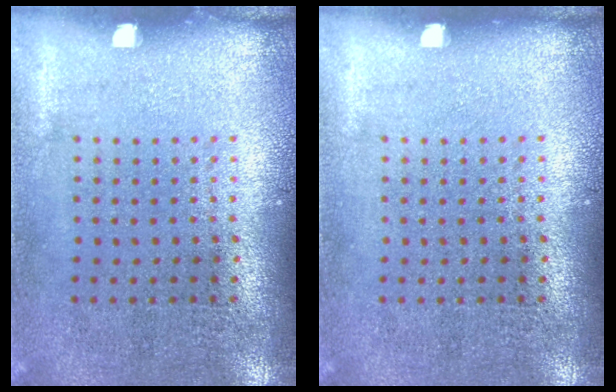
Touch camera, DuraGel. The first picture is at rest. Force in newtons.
{"total": 0.0}